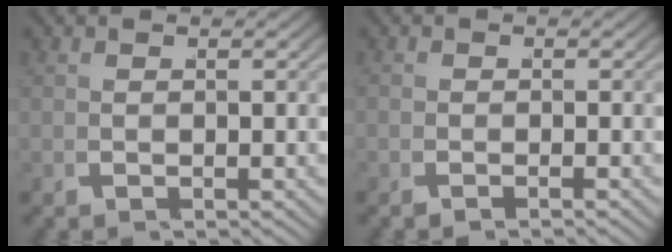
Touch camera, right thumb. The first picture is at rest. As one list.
[{"total": 0.9, "force": [-0.7, 0.5, 0.3], "torque": [-0.006, 0.001, -0.020]}]